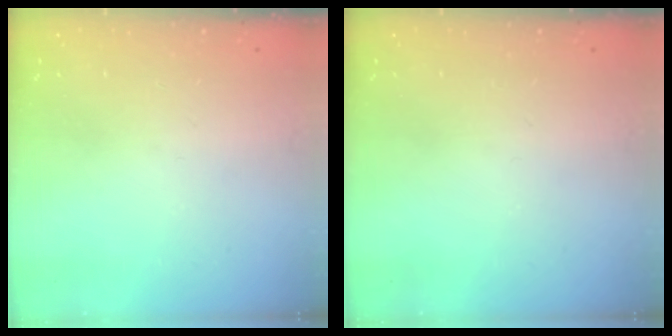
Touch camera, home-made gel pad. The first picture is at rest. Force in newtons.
{"total": 0.0}